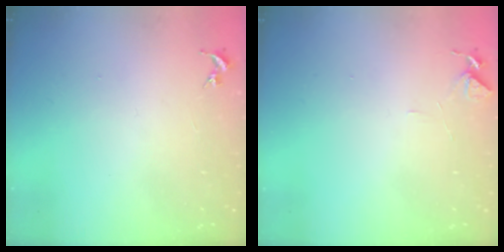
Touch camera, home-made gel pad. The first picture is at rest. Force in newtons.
{"total": 6.0, "press": 5.9, "slide": 0.6}